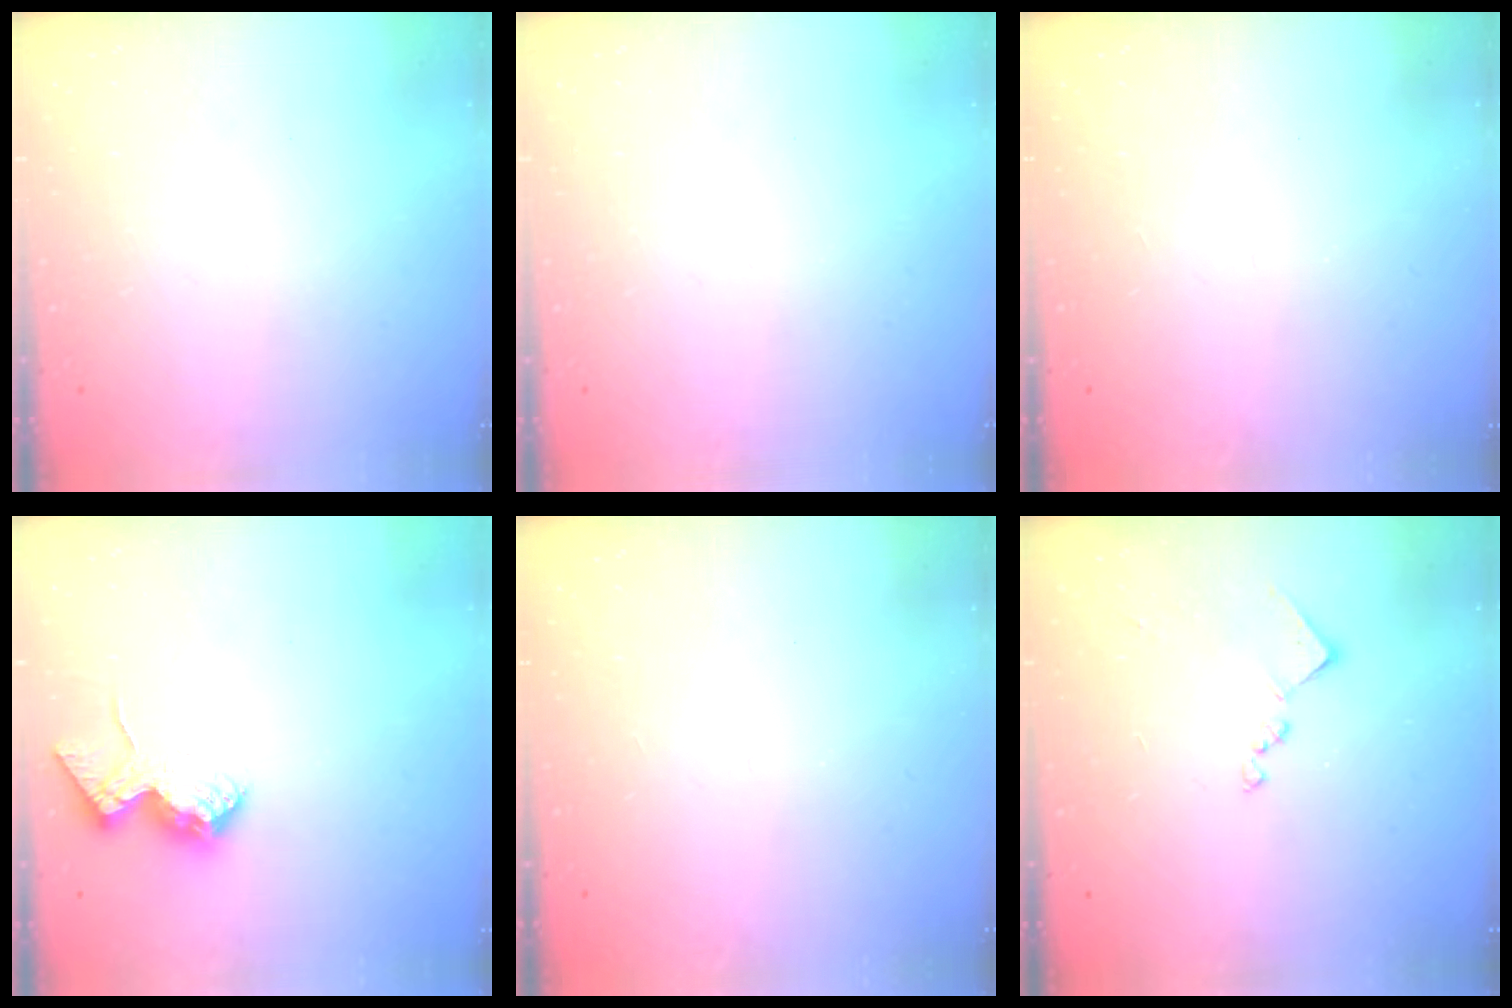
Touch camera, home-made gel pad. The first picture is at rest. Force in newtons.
{"total": 0.0}
{"total": 0.9, "press": 0.9, "slide": 0.1}
{"total": 15.9, "press": 15.9, "slide": 0.9}
{"total": 0.9, "press": 0.9, "slide": 0.1}
{"total": 8.9, "press": 8.9, "slide": 0.6}